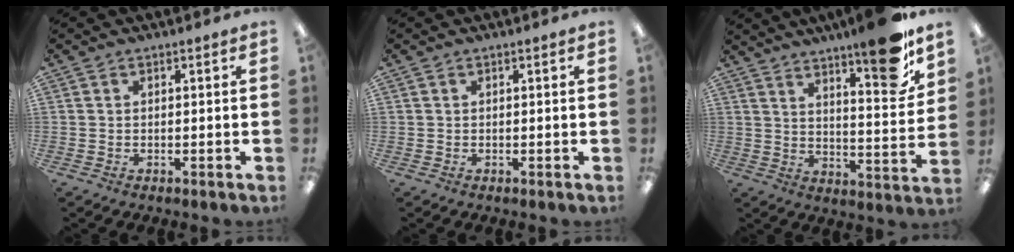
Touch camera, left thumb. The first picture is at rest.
{"total": 0.0}
{"total": 14.5, "force": [10.7, 2.8, 9.4], "torque": [-0.128, -0.074, 0.169]}